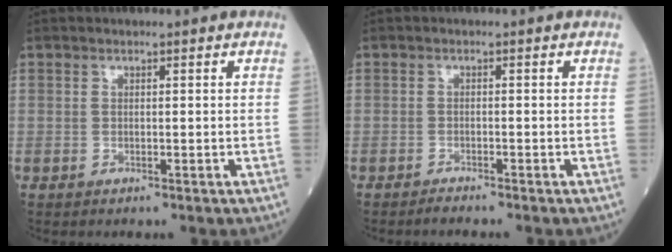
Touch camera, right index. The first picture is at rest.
{"total": 1.3, "force": [-1.2, -0.2, 0.3], "torque": [-0.008, -0.003, -0.023]}